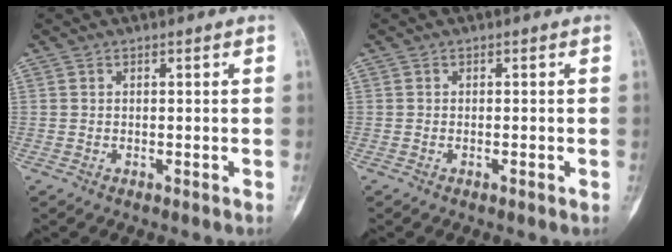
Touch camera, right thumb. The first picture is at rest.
{"total": 0.8, "force": [-0.3, 0.2, 0.7], "torque": [-0.011, 0.001, -0.005]}